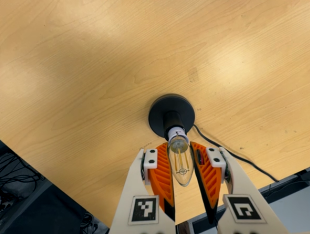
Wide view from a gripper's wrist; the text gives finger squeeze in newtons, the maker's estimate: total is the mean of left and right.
{"total": 13.4, "left": 13.2, "right": 13.7}